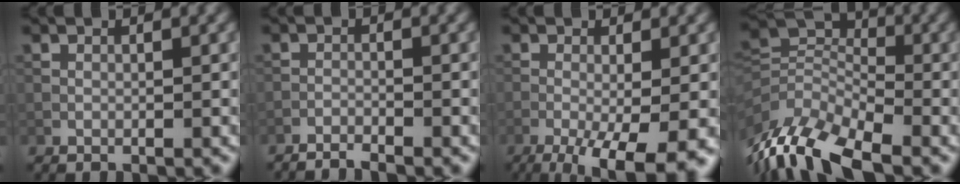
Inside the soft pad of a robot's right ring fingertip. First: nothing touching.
{"total": 2.4, "force": [-2.3, 0.1, 0.7], "torque": [-0.017, -0.002, -0.043]}
{"total": 8.4, "force": [-4.5, 2.1, 6.8], "torque": [-0.121, -0.021, -0.069]}
{"total": 11.2, "force": [-7.2, 5.3, 6.7], "torque": [-0.143, -0.013, -0.147]}